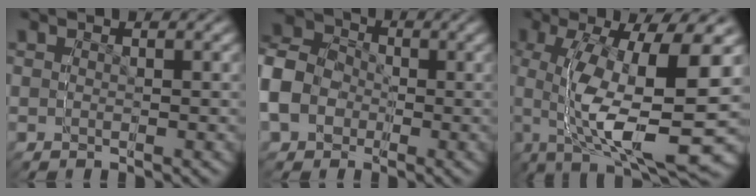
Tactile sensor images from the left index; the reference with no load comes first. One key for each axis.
{"total": 10.1, "fx": 0.0, "fy": 9.1, "fz": 4.5, "tx": -0.099, "ty": -0.023, "tz": 0.004}
{"total": 9.5, "fx": 1.0, "fy": 2.9, "fz": 9.0, "tx": -0.144, "ty": 0.046, "tz": 0.011}